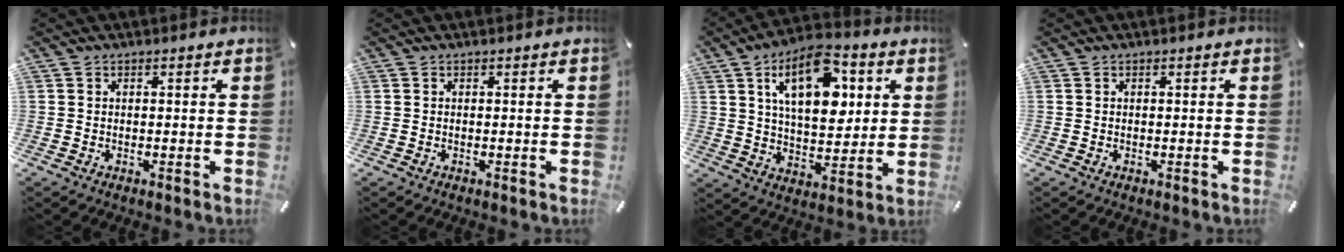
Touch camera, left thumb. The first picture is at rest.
{"total": 0.0}
{"total": 16.9, "force": [6.9, 9.0, 12.6], "torque": [-0.202, -0.012, 0.115]}
{"total": 0.0}